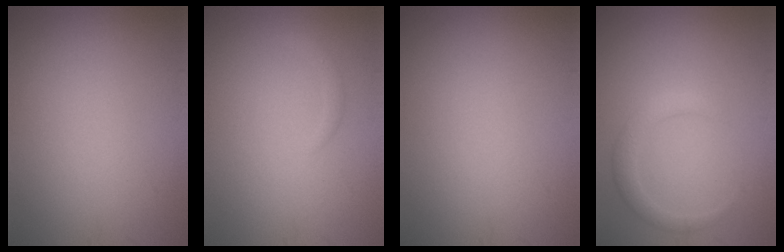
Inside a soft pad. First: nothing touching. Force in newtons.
{"total": 0.8, "press": 0.8, "slide": 0.0}
{"total": 0.0}
{"total": 1.9, "press": 1.9, "slide": 0.1}